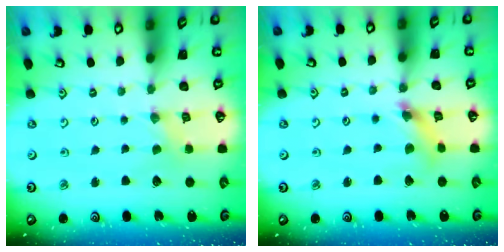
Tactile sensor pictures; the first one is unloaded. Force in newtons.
{"total": 6.3, "press": 6.3, "slide": 0.7}